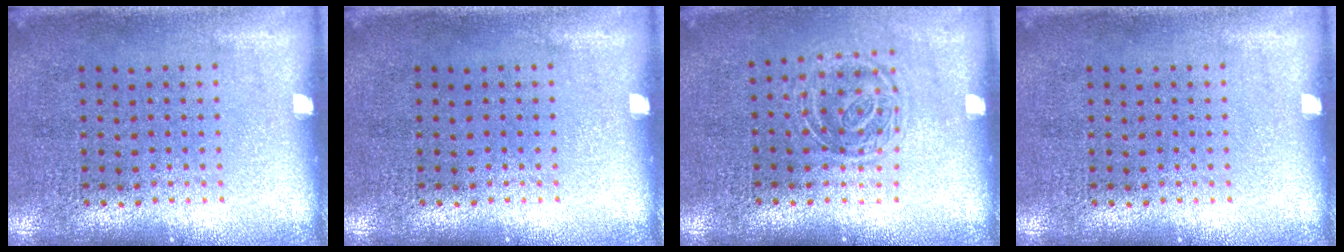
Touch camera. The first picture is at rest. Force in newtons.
{"total": 0.0}
{"total": 1.3, "press": 1.0, "slide": 0.8}
{"total": 0.0}